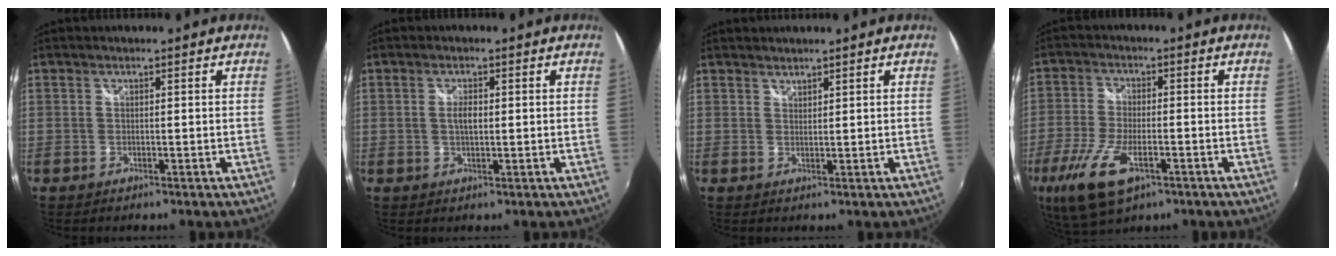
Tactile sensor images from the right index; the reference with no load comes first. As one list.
[{"total": 2.4, "force": [0.2, 1.1, 2.1], "torque": [-0.038, 0.000, 0.002]}, {"total": 1.3, "force": [1.3, 0.3, 0.1], "torque": [0.001, 0.002, 0.023]}, {"total": 12.8, "force": [-6.3, 5.3, 9.7], "torque": [-0.218, -0.031, -0.117]}]